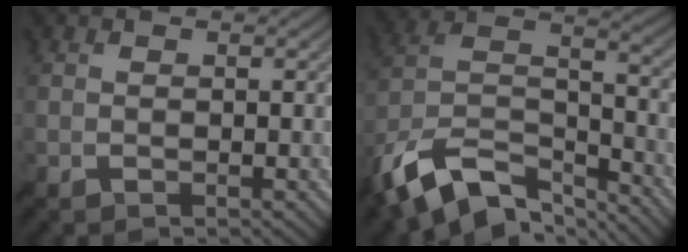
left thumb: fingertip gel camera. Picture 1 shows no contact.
{"total": 14.7, "force": [-10.1, 6.9, 8.3], "torque": [-0.212, -0.007, -0.180]}